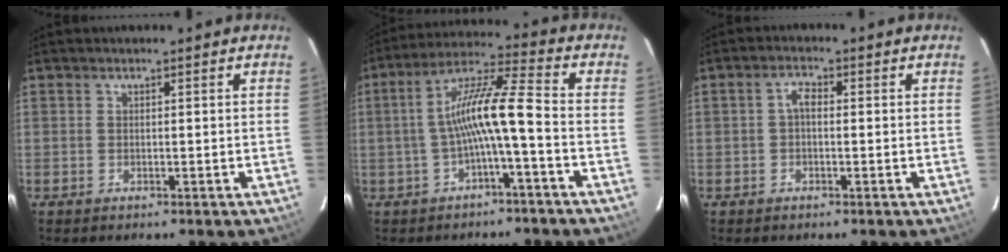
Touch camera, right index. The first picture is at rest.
{"total": 9.7, "force": [-2.5, 0.4, 9.4], "torque": [-0.193, 0.021, -0.045]}
{"total": 2.1, "force": [-0.2, 1.2, 1.7], "torque": [-0.036, 0.011, -0.005]}